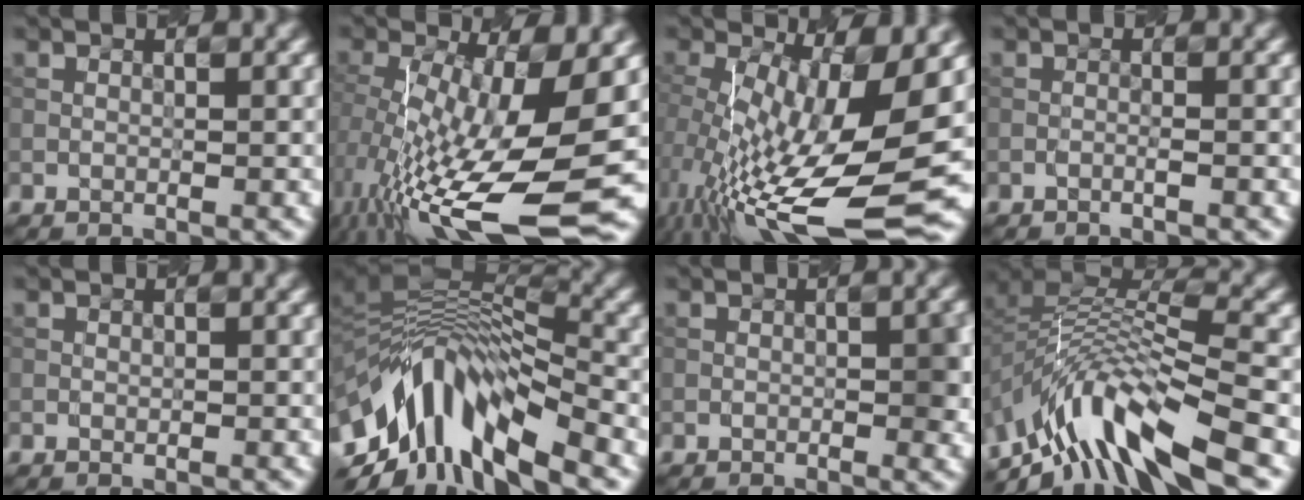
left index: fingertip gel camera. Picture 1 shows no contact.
{"total": 15.2, "force": [-3.8, 4.7, 14.0], "torque": [-0.264, -0.020, -0.063]}
{"total": 15.2, "force": [-2.2, 4.9, 14.2], "torque": [-0.256, -0.021, -0.033]}
{"total": 0.6, "force": [-0.4, 0.1, 0.4], "torque": [-0.003, 0.005, -0.012]}
{"total": 0.0}
{"total": 12.3, "force": [-4.5, 5.0, 10.4], "torque": [-0.180, 0.023, -0.075]}
{"total": 2.4, "force": [-0.6, 0.9, 2.1], "torque": [-0.026, 0.003, -0.010]}
{"total": 10.3, "force": [-6.1, 3.4, 7.6], "torque": [-0.136, 0.012, -0.116]}